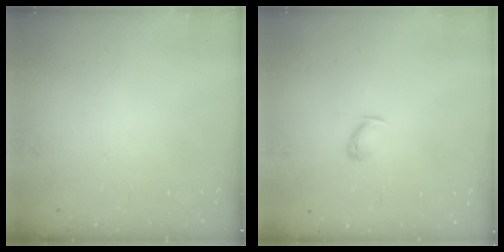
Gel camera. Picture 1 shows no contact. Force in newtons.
{"total": 4.1, "press": 4.0, "slide": 0.9}